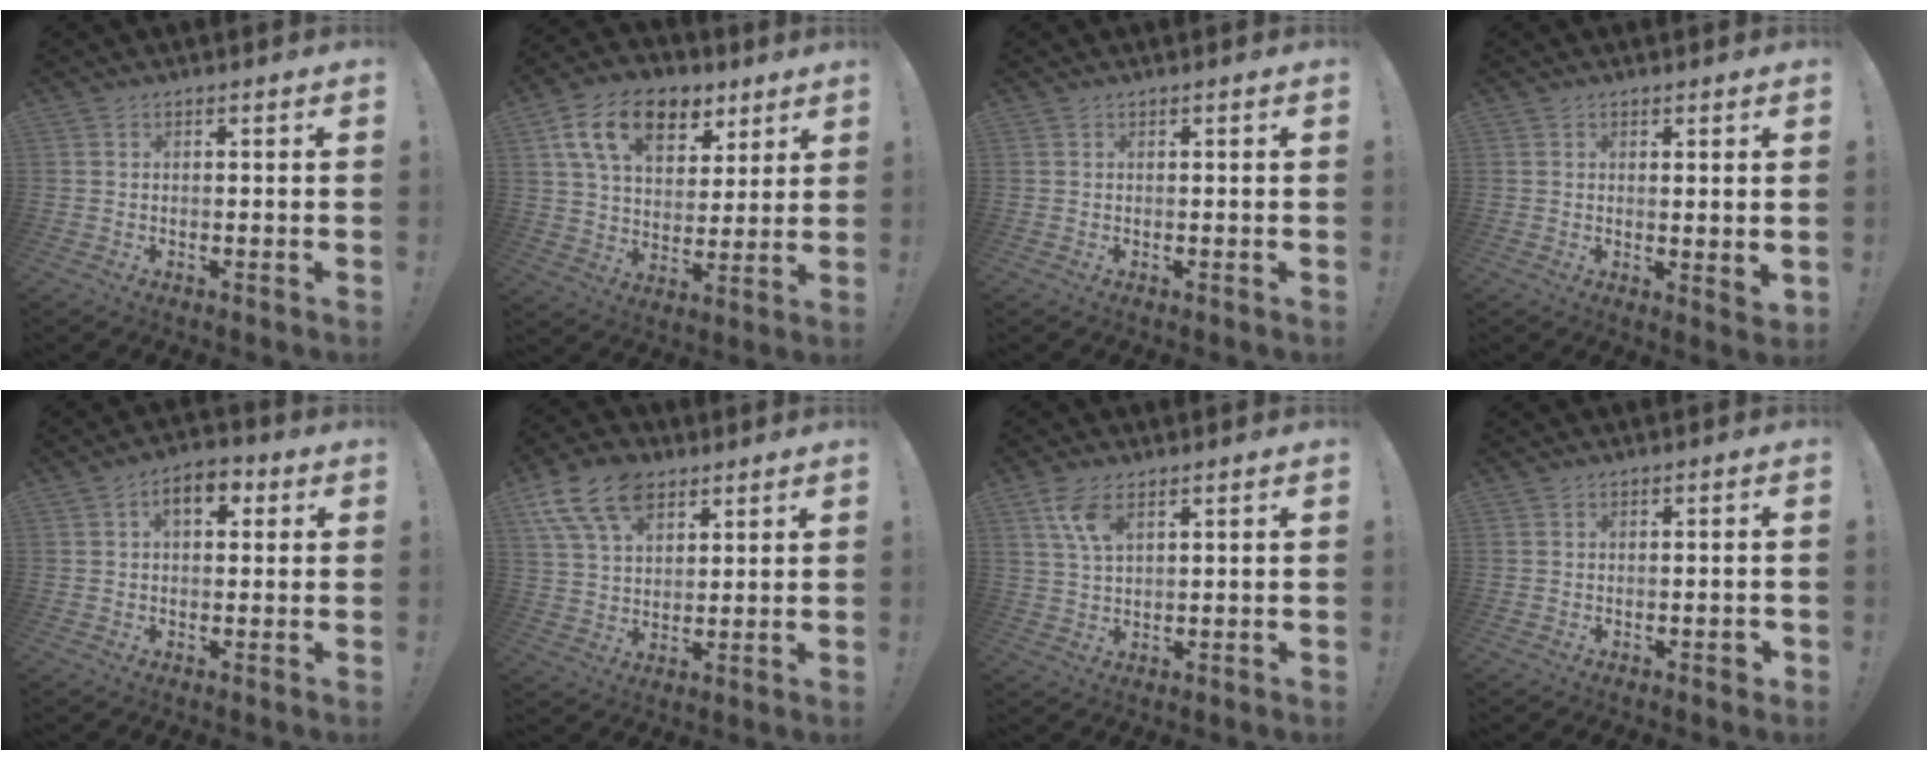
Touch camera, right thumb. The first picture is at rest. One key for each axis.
{"total": 17.3, "fx": 9.0, "fy": 10.8, "fz": 10.2, "tx": -0.169, "ty": -0.034, "tz": 0.164}
{"total": 0.0}
{"total": 2.7, "fx": 1.6, "fy": 0.6, "fz": 2.1, "tx": -0.020, "ty": -0.010, "tz": 0.026}
{"total": 7.3, "fx": 2.3, "fy": 4.3, "fz": 5.5, "tx": -0.070, "ty": 0.001, "tz": 0.037}
{"total": 14.9, "fx": 8.1, "fy": 9.6, "fz": 8.1, "tx": -0.145, "ty": -0.033, "tz": 0.151}
{"total": 7.0, "fx": 3.7, "fy": 3.0, "fz": 5.1, "tx": -0.095, "ty": -0.015, "tz": 0.065}
{"total": 1.9, "fx": -1.0, "fy": 0.4, "fz": 1.6, "tx": -0.025, "ty": 0.006, "tz": -0.015}